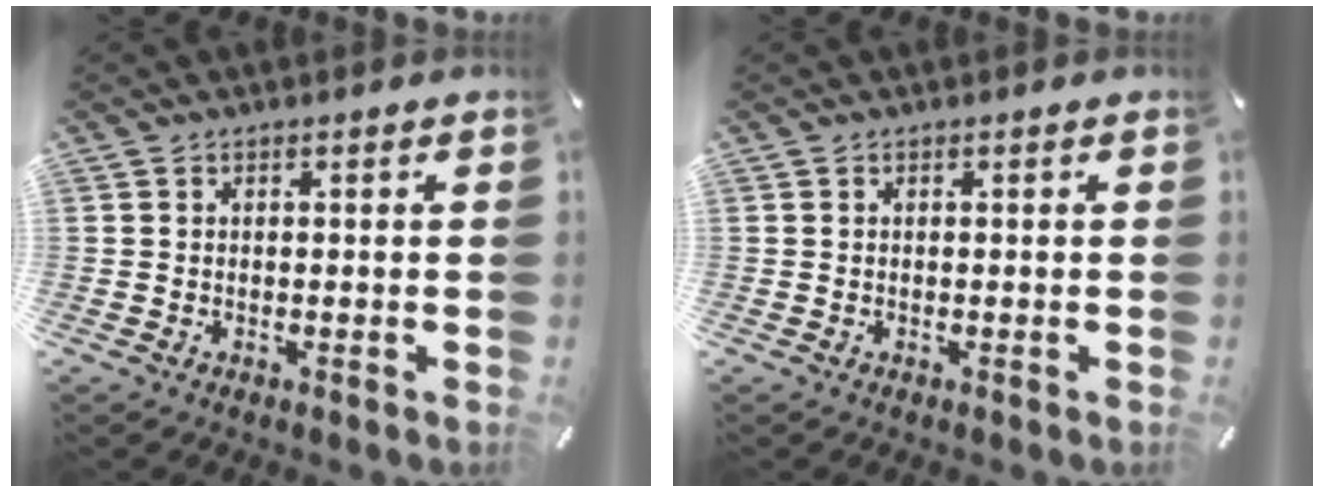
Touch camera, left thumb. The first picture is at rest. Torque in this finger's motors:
{"motor_torque": [0.00, 0.00, -0.04, 0.04, 0.00]}